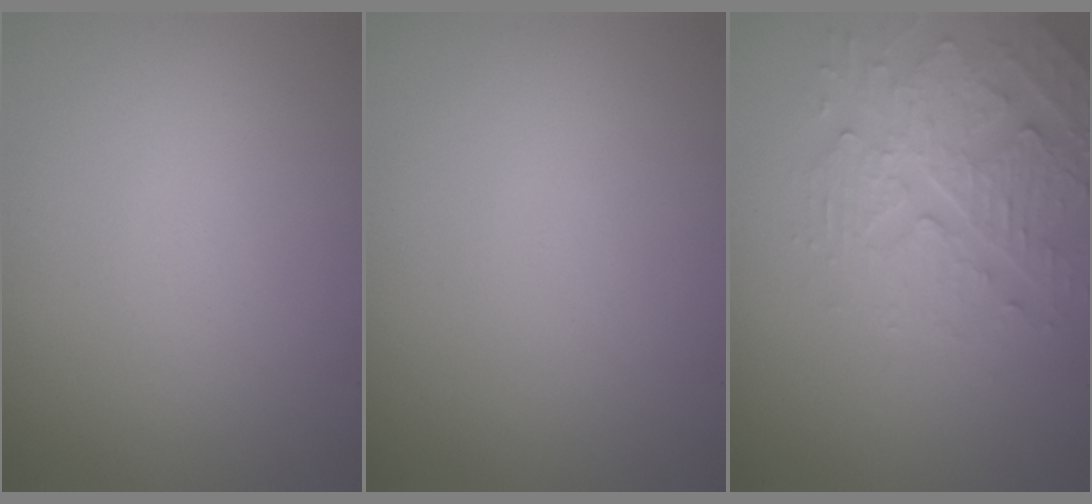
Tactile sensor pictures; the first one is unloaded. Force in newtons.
{"total": 0.0}
{"total": 4.2, "press": 4.1, "slide": 0.8}